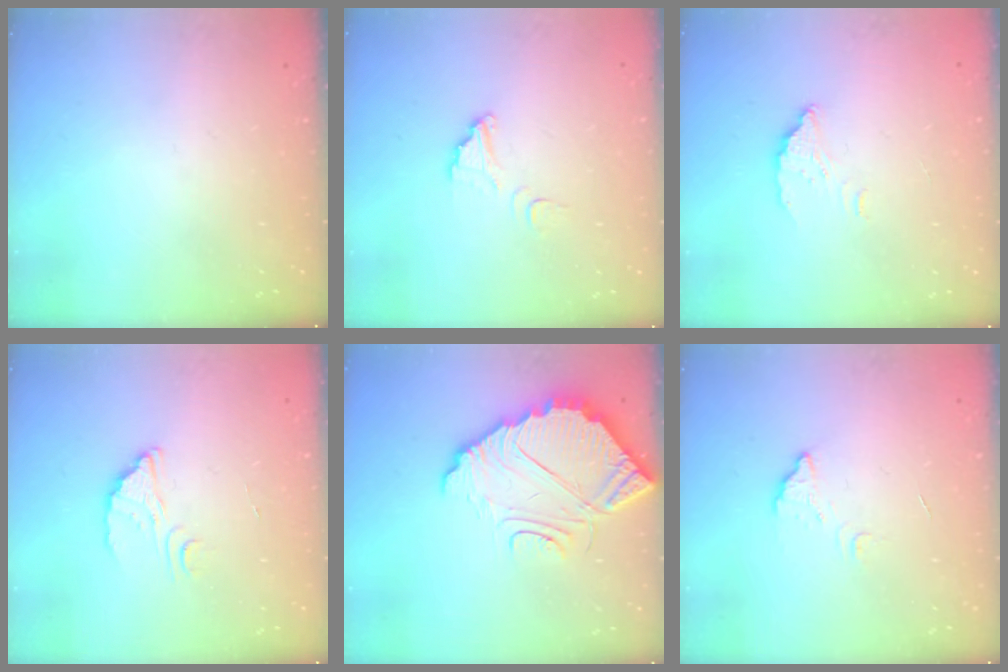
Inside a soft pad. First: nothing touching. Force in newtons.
{"total": 4.1, "press": 4.1, "slide": 0.3}
{"total": 3.8, "press": 3.8, "slide": 0.2}
{"total": 2.3, "press": 2.3, "slide": 0.0}
{"total": 10.3, "press": 10.2, "slide": 0.7}
{"total": 3.6, "press": 3.6, "slide": 0.2}